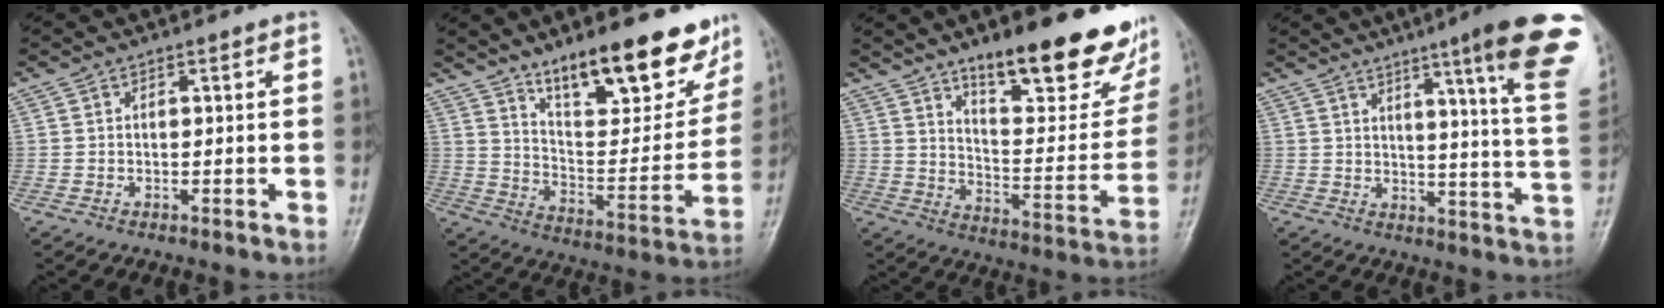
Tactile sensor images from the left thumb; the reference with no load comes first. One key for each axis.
{"total": 20.7, "fx": 14.6, "fy": 7.1, "fz": 12.8, "tx": -0.137, "ty": -0.086, "tz": 0.232}
{"total": 25.5, "fx": 16.5, "fy": 8.1, "fz": 17.7, "tx": -0.196, "ty": -0.083, "tz": 0.244}
{"total": 20.5, "fx": 11.5, "fy": 1.3, "fz": 17.0, "tx": -0.202, "ty": -0.058, "tz": 0.138}